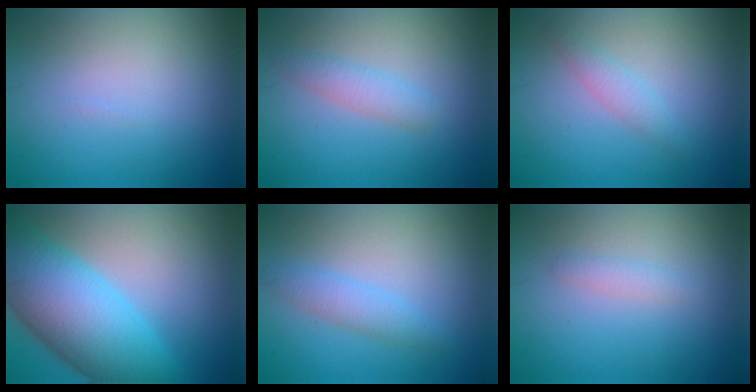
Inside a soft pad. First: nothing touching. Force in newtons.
{"total": 1.9, "press": 1.9, "slide": 0.1}
{"total": 1.6, "press": 1.6, "slide": 0.2}
{"total": 11.5, "press": 11.5, "slide": 0.3}
{"total": 2.1, "press": 2.1, "slide": 0.0}
{"total": 1.1, "press": 1.1, "slide": 0.0}